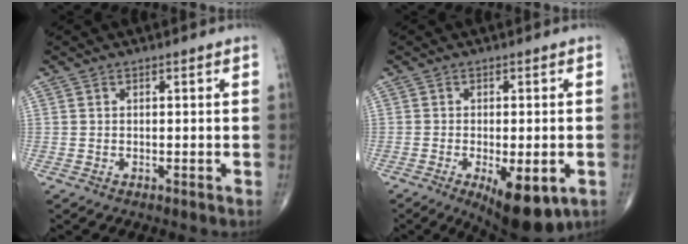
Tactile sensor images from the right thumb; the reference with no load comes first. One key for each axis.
{"total": 11.1, "fx": -4.3, "fy": 4.2, "fz": 9.3, "tx": -0.123, "ty": -0.011, "tz": -0.053}